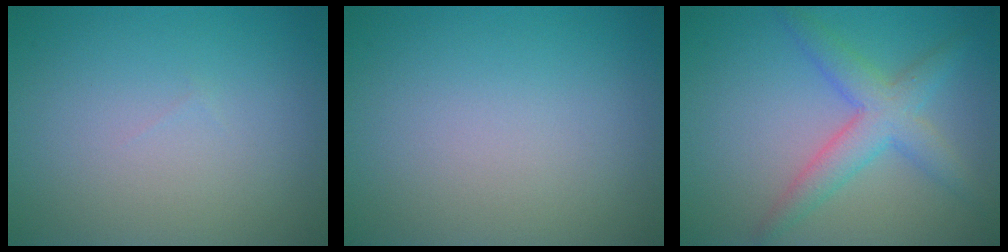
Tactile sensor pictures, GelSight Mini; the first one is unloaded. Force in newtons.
{"total": 0.0}
{"total": 4.3, "press": 4.3, "slide": 0.1}